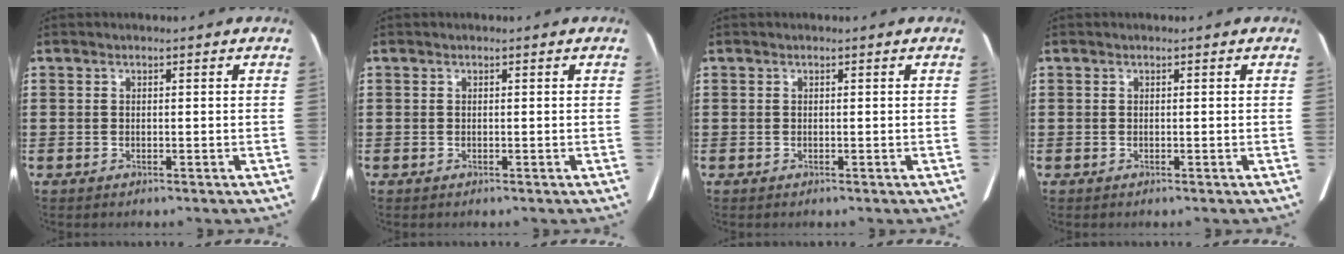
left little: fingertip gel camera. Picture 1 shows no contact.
{"total": 0.0}
{"total": 0.0}
{"total": 0.0}